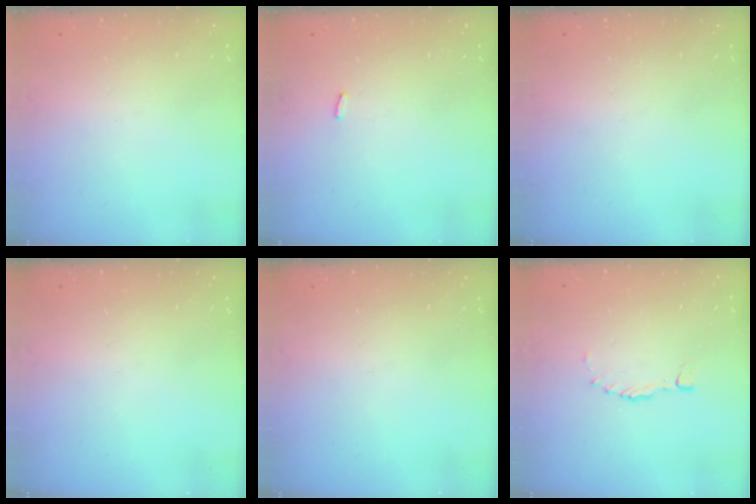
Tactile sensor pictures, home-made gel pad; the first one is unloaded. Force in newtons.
{"total": 2.6, "press": 2.6, "slide": 0.1}
{"total": 0.0}
{"total": 0.0}
{"total": 0.0}
{"total": 0.0}